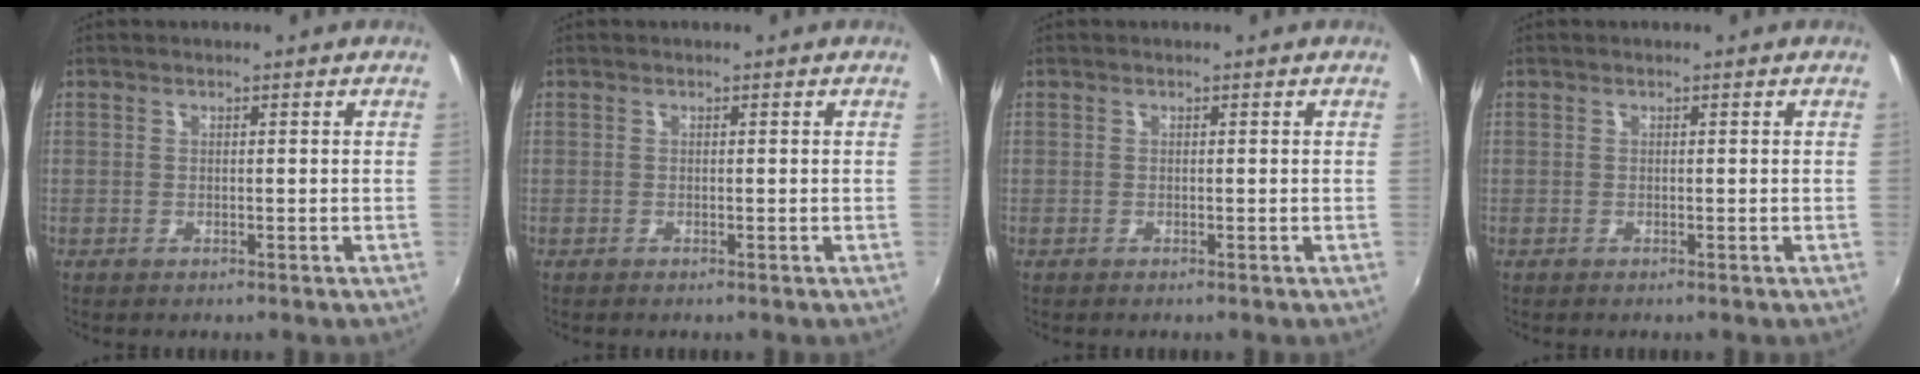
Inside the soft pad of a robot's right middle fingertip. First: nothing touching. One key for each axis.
{"total": 0.0}
{"total": 0.0}
{"total": 0.0}